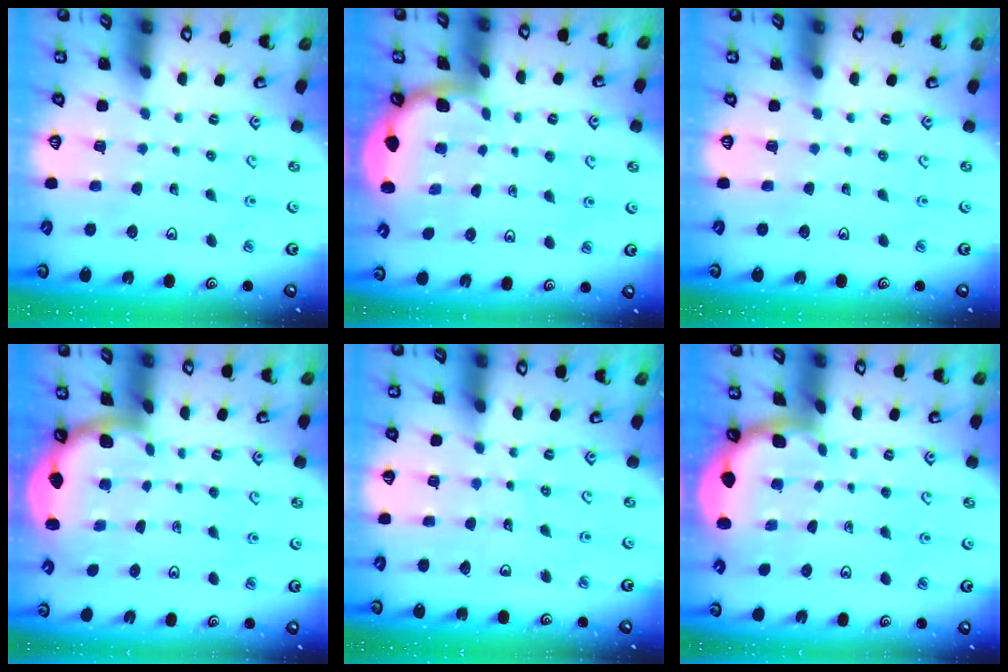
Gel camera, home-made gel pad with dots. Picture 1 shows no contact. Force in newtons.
{"total": 1.8, "press": 1.8, "slide": 0.1}
{"total": 0.0}
{"total": 1.6, "press": 1.6, "slide": 0.1}
{"total": 5.7, "press": 5.6, "slide": 1.0}
{"total": 1.7, "press": 1.7, "slide": 0.1}